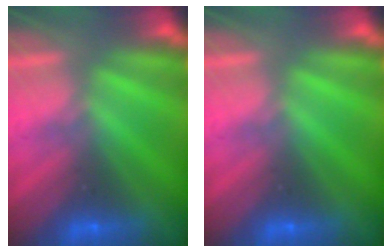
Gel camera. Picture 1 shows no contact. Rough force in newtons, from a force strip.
{"total": 0.0}